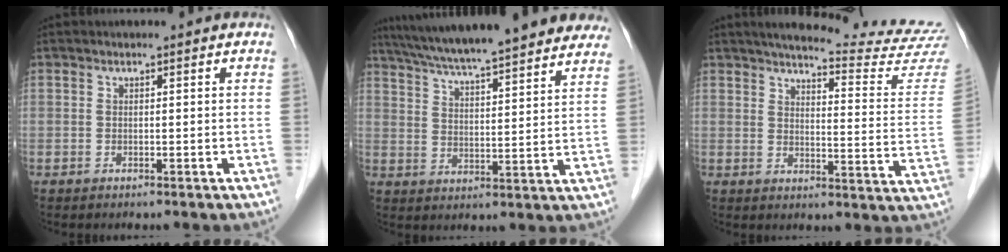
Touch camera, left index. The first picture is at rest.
{"total": 27.0, "force": [23.3, 3.1, 13.2], "torque": [-0.211, 0.015, 0.311]}
{"total": 19.3, "force": [18.2, -0.7, 6.2], "torque": [-0.085, -0.100, 0.208]}